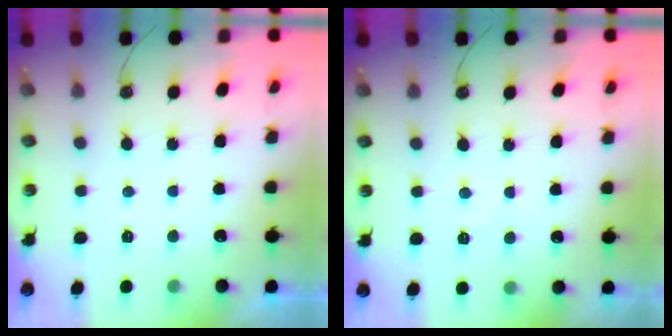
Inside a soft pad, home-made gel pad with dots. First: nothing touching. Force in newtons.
{"total": 4.7, "press": 4.7, "slide": 0.6}